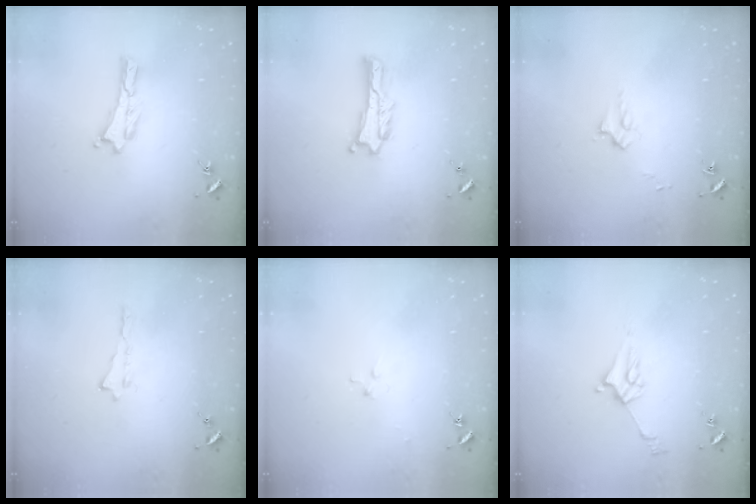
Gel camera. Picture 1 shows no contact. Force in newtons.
{"total": 1.0, "press": 1.0, "slide": 0.2}
{"total": 2.6, "press": 2.6, "slide": 0.3}
{"total": 0.0}
{"total": 2.5, "press": 2.5, "slide": 0.3}
{"total": 4.3, "press": 4.3, "slide": 0.5}